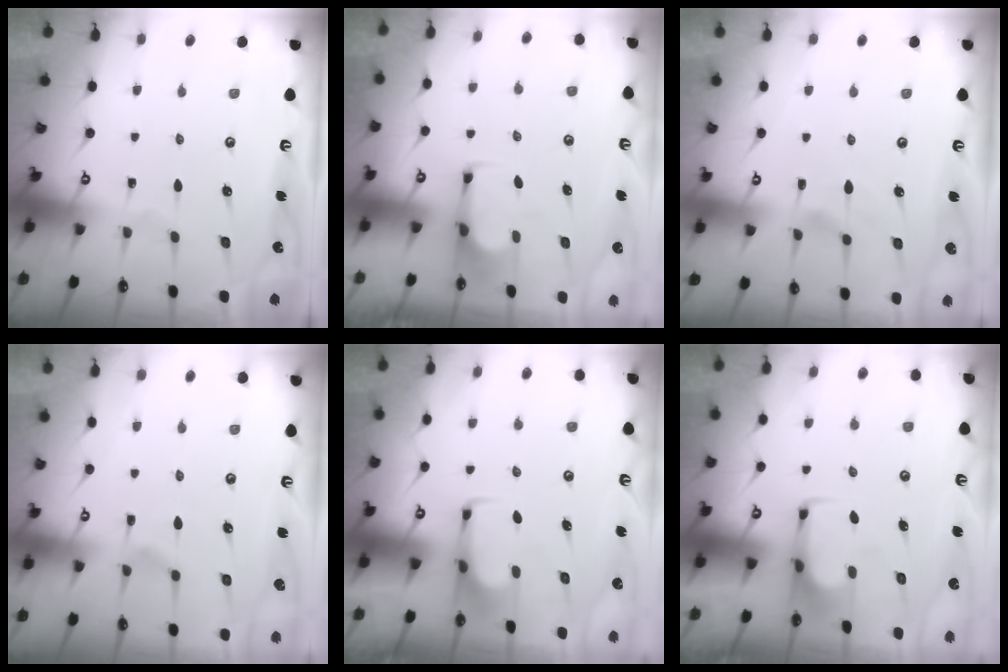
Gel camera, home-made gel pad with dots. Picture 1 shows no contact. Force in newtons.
{"total": 2.7, "press": 2.5, "slide": 1.1}
{"total": 2.0, "press": 1.6, "slide": 1.1}
{"total": 2.0, "press": 1.5, "slide": 1.3}
{"total": 1.5, "press": 1.5, "slide": 0.4}
{"total": 2.1, "press": 2.1, "slide": 0.4}